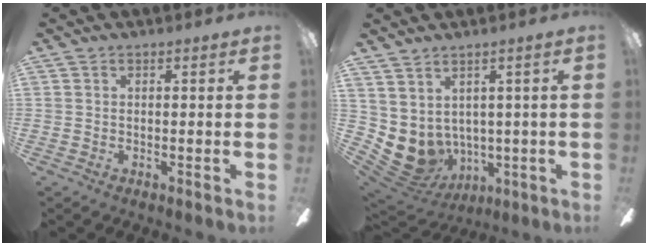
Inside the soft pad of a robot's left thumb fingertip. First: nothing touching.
{"total": 5.8, "force": [0.6, 5.4, 2.2], "torque": [-0.072, -0.024, 0.021]}